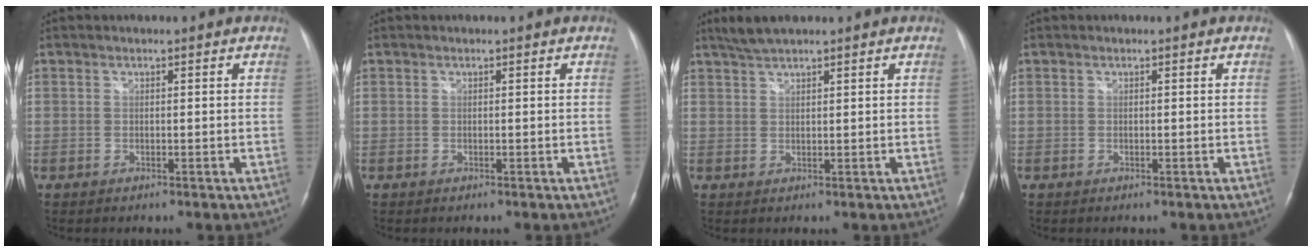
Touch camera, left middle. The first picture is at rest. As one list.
[{"total": 0.0}, {"total": 3.6, "force": [3.1, 0.3, 1.8], "torque": [-0.044, 0.011, 0.061]}, {"total": 0.0}]